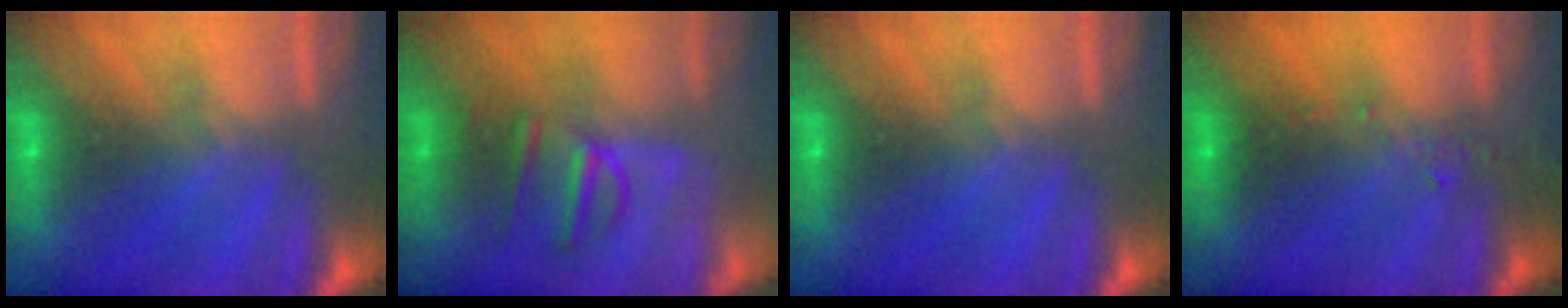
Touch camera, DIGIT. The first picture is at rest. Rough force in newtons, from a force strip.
{"total": 2.9}
{"total": 0.0}
{"total": 2.4}